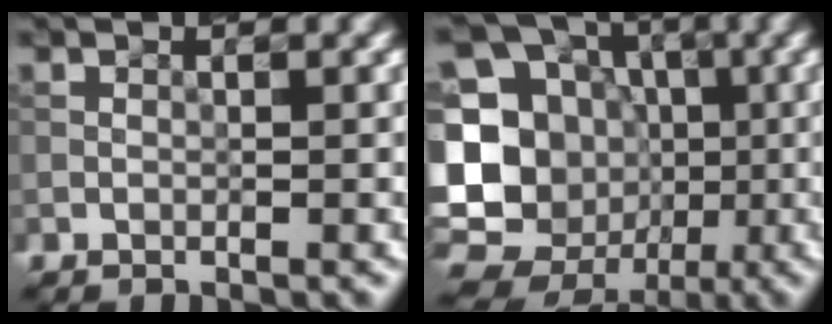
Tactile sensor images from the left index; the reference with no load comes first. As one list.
[{"total": 19.1, "force": [-2.8, 18.0, 5.7], "torque": [-0.137, 0.000, -0.069]}]